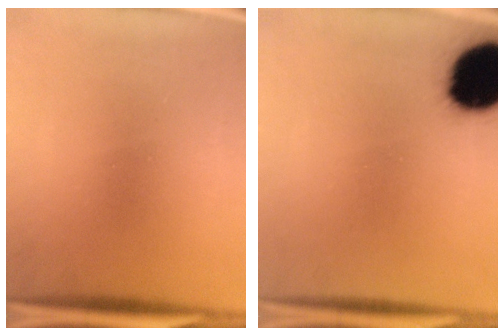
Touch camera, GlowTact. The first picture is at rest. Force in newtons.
{"total": 19.8}